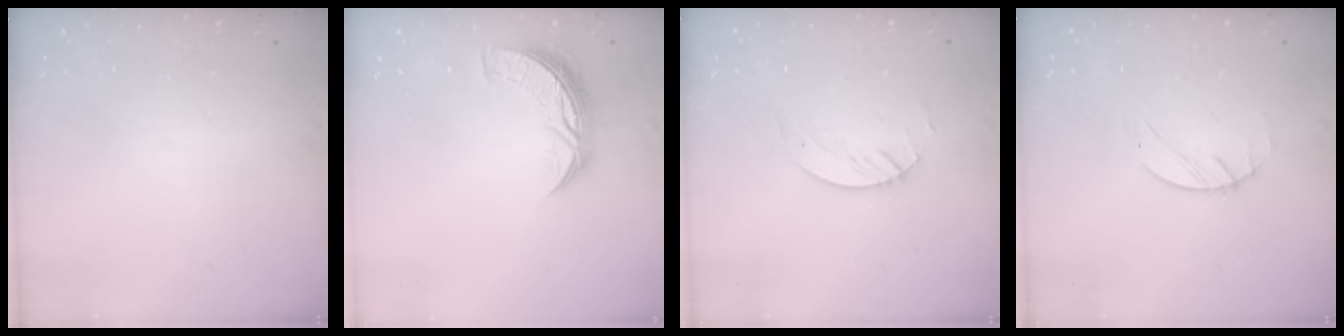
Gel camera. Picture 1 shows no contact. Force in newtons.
{"total": 8.2, "press": 8.2, "slide": 0.7}
{"total": 3.5, "press": 3.5, "slide": 0.3}
{"total": 1.2, "press": 1.2, "slide": 0.2}